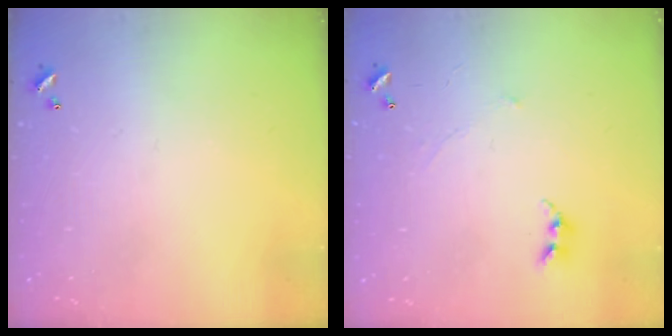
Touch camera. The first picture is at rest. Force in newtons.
{"total": 0.9, "press": 0.8, "slide": 0.5}